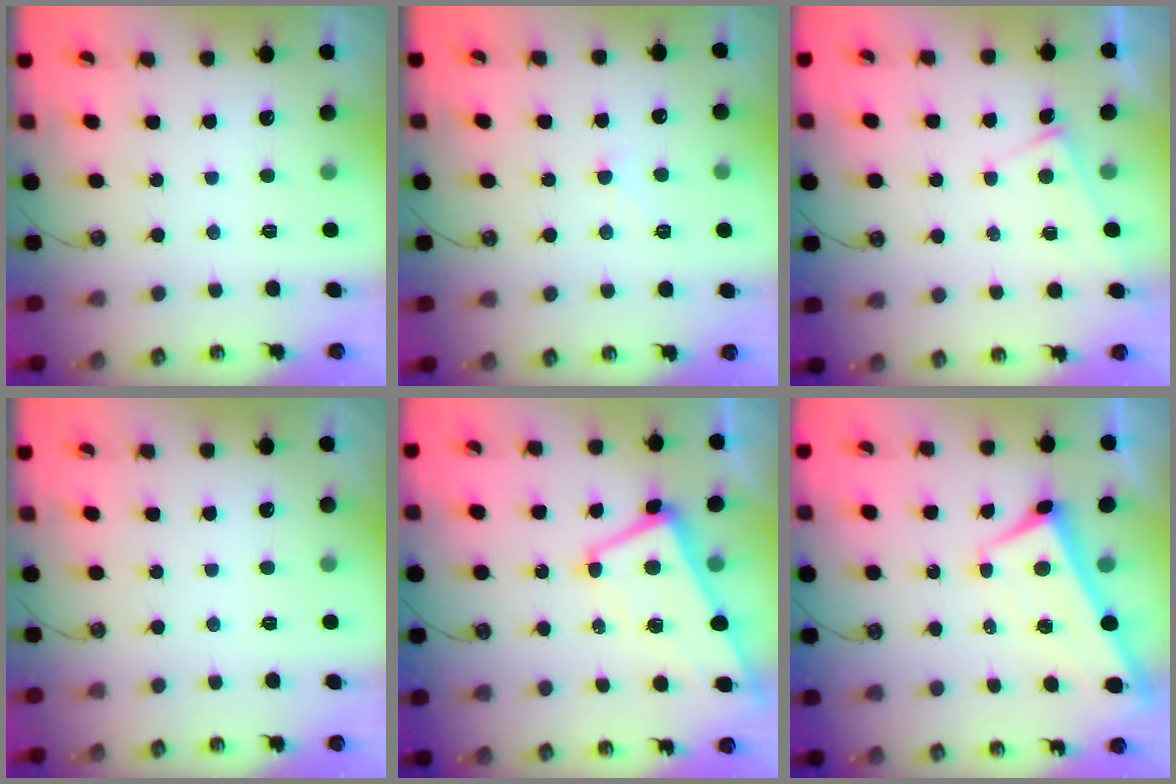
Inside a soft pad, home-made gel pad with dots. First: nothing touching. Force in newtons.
{"total": 2.6, "press": 2.5, "slide": 0.6}
{"total": 2.9, "press": 2.9, "slide": 0.3}
{"total": 0.0}
{"total": 1.0, "press": 0.2, "slide": 1.0}
{"total": 3.7, "press": 3.6, "slide": 0.7}